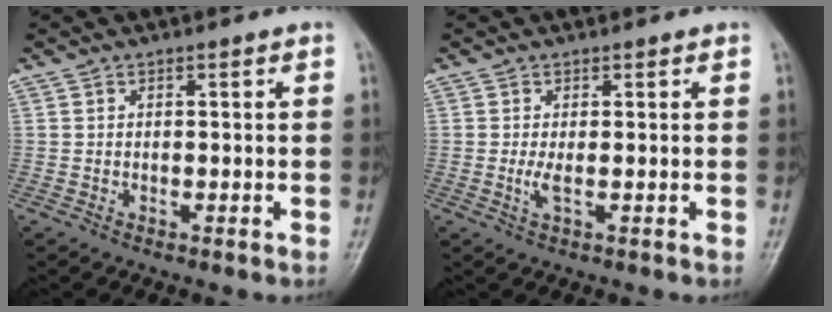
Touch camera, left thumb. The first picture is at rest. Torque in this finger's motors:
{"motor_torque": [0.09, 0.10, 0.18, -0.09, 0.01]}